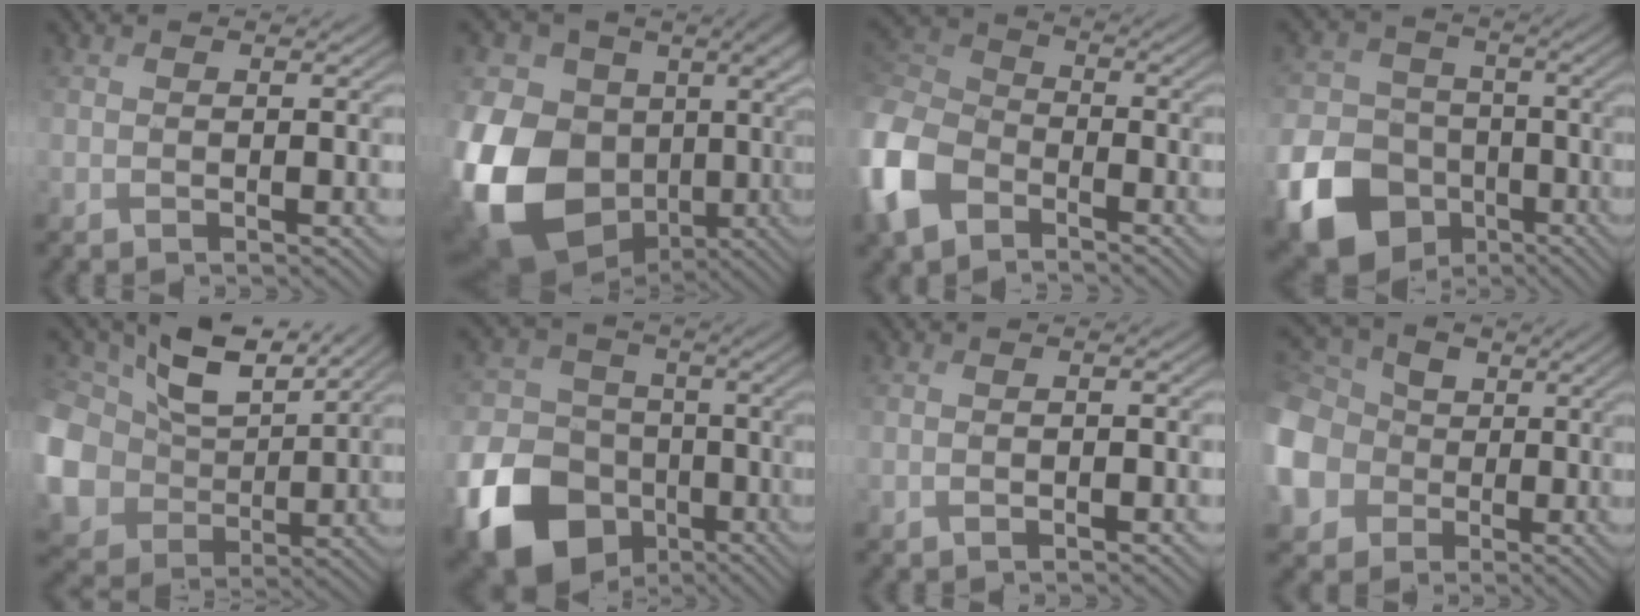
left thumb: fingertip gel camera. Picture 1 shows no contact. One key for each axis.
{"total": 21.1, "fx": -2.6, "fy": 16.8, "fz": 12.5, "tx": -0.305, "ty": -0.041, "tz": -0.031}
{"total": 10.8, "fx": -5.4, "fy": 7.1, "fz": 6.2, "tx": -0.178, "ty": -0.014, "tz": -0.129}
{"total": 15.1, "fx": -7.0, "fy": 11.7, "fz": 6.5, "tx": -0.172, "ty": -0.052, "tz": -0.136}
{"total": 14.1, "fx": 4.3, "fy": 10.5, "fz": 8.3, "tx": -0.239, "ty": 0.002, "tz": 0.083}
{"total": 16.6, "fx": -7.4, "fy": 12.7, "fz": 7.8, "tx": -0.217, "ty": -0.048, "tz": -0.136}
{"total": 1.6, "fx": -0.6, "fy": 0.3, "fz": 1.5, "tx": -0.026, "ty": 0.001, "tz": -0.012}
{"total": 11.6, "fx": -1.3, "fy": 10.0, "fz": 5.8, "tx": -0.205, "ty": -0.021, "tz": -0.032}